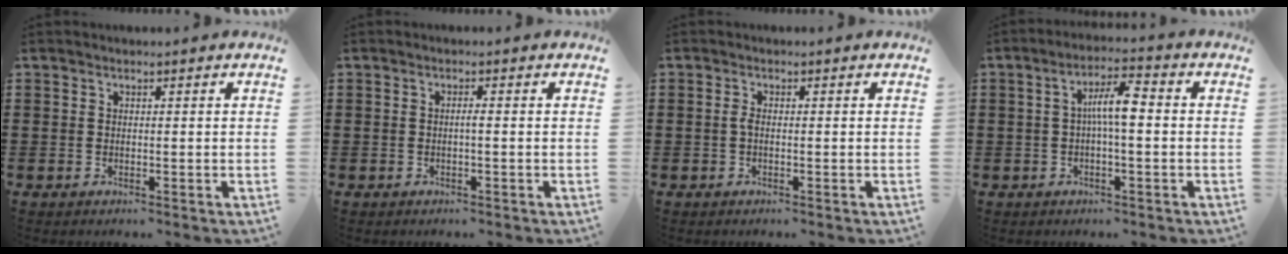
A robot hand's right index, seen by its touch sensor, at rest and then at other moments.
{"total": 0.9, "force": [-0.3, -0.1, 0.9], "torque": [-0.016, -0.005, -0.005]}
{"total": 1.3, "force": [-0.3, 0.4, 1.2], "torque": [-0.038, -0.005, -0.011]}
{"total": 6.0, "force": [0.0, 1.4, 5.9], "torque": [-0.117, 0.010, -0.007]}